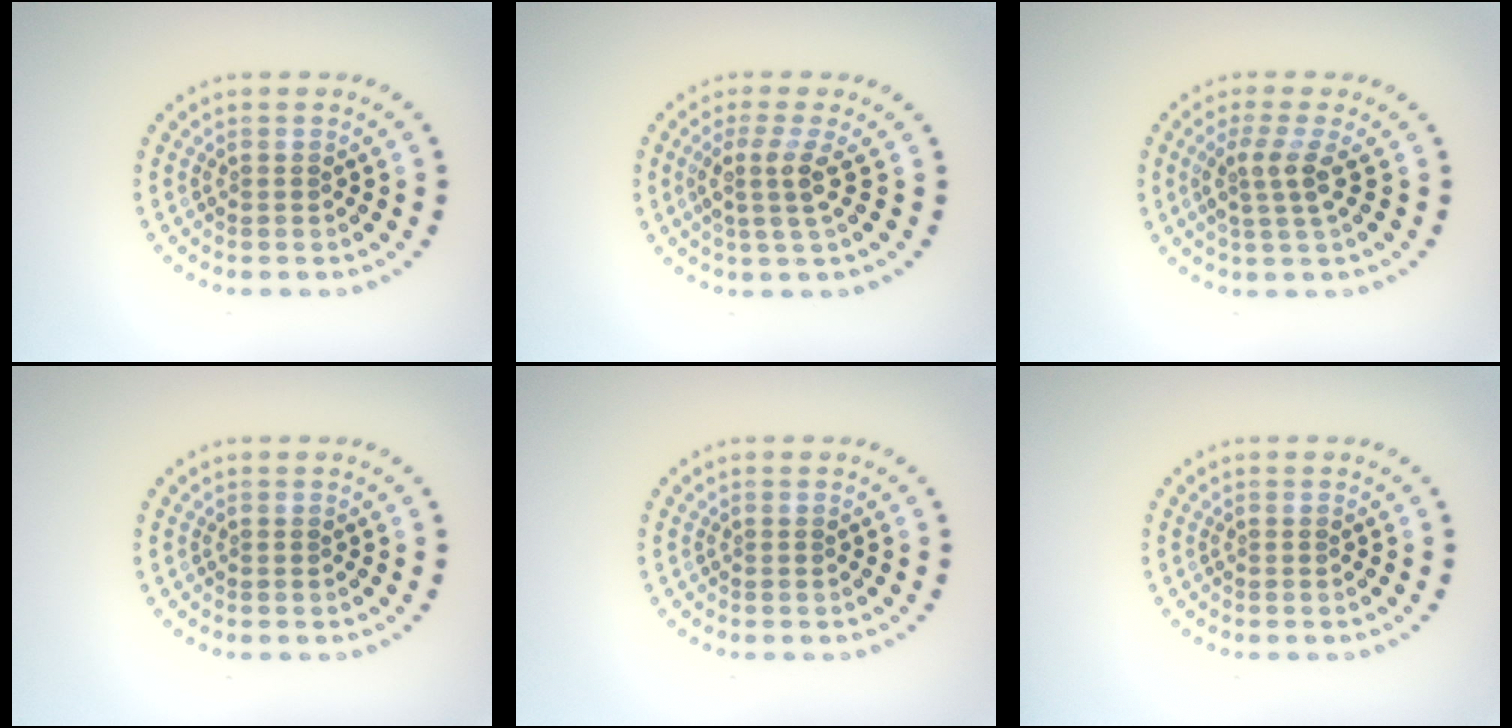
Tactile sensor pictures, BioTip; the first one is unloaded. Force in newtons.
{"total": 2.7, "press": 2.0, "slide": 1.8}
{"total": 2.7, "press": 2.0, "slide": 1.8}
{"total": 0.0}
{"total": 0.0}
{"total": 0.0}